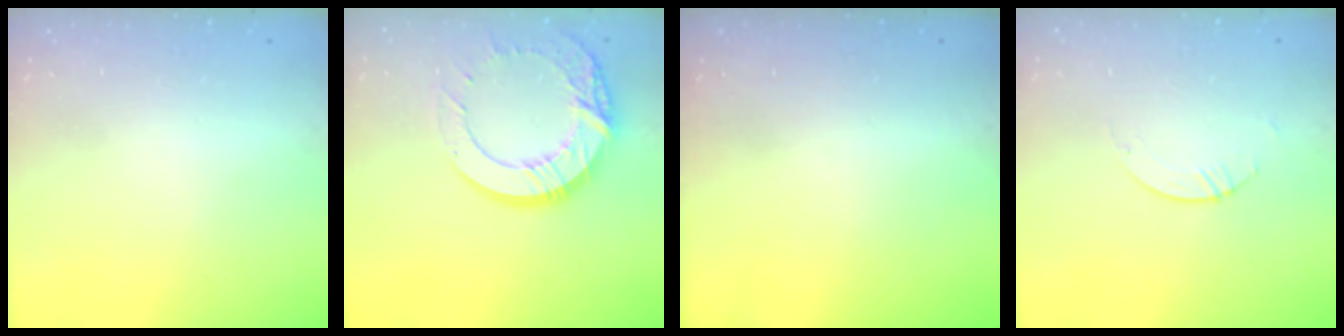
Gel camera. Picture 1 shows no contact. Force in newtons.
{"total": 15.4, "press": 15.4, "slide": 0.9}
{"total": 0.0}
{"total": 1.1, "press": 1.1, "slide": 0.1}